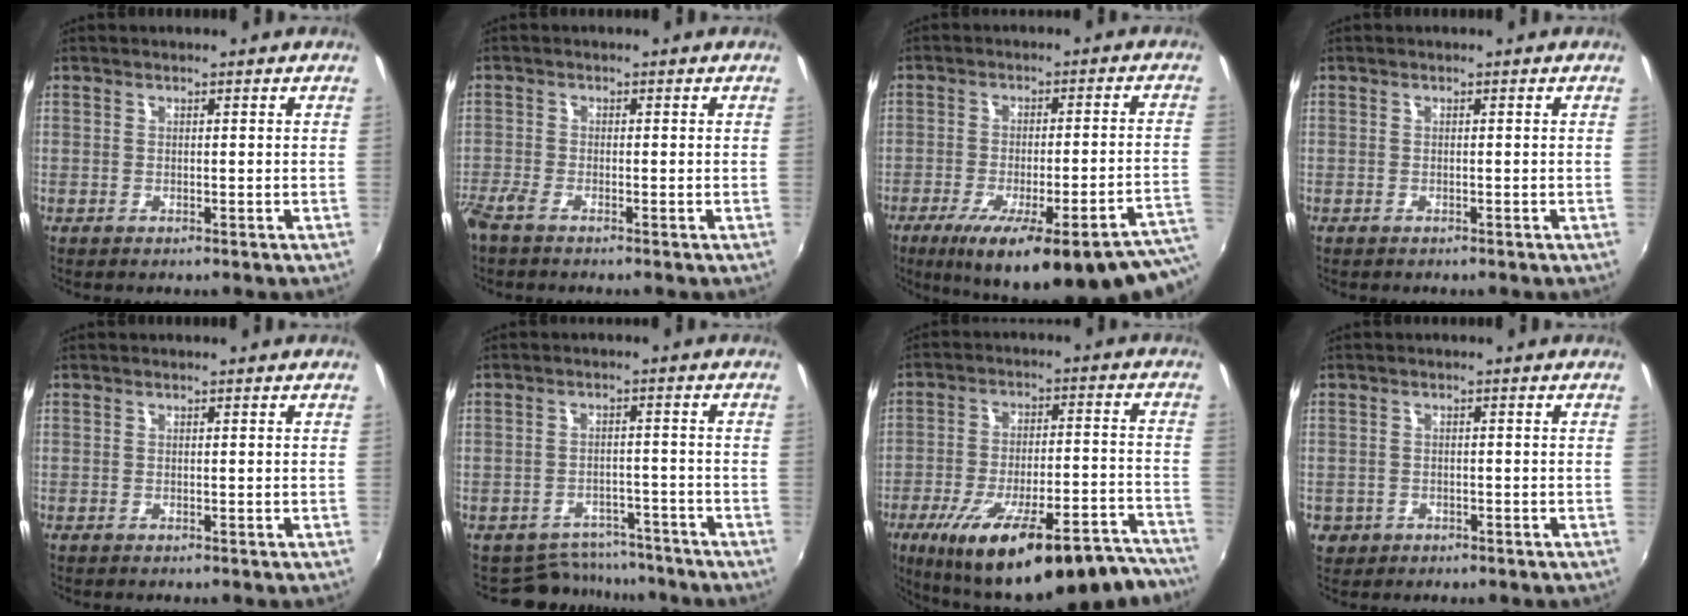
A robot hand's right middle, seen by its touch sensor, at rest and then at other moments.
{"total": 2.9, "force": [-2.3, 0.6, 1.7], "torque": [-0.045, -0.009, -0.050]}
{"total": 26.6, "force": [-18.4, 5.5, 18.4], "torque": [-0.245, -0.042, -0.238]}
{"total": 0.0}
{"total": 0.0}
{"total": 8.3, "force": [-7.3, 3.9, 0.7], "torque": [-0.022, 0.018, -0.092]}
{"total": 28.1, "force": [-21.7, 7.6, 16.2], "torque": [-0.250, -0.020, -0.292]}
{"total": 4.4, "force": [-1.4, 3.9, 1.5], "torque": [-0.047, 0.000, -0.013]}